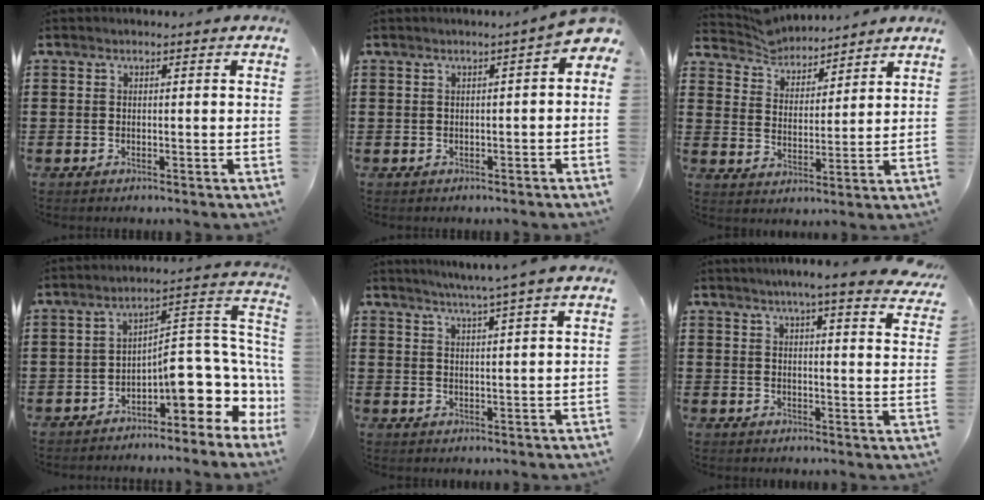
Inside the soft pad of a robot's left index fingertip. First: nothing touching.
{"total": 1.6, "force": [0.0, 0.4, 1.5], "torque": [-0.032, -0.002, -0.002]}
{"total": 5.0, "force": [4.9, 0.8, -0.1], "torque": [-0.024, -0.021, 0.087]}
{"total": 7.9, "force": [-1.6, 2.7, 7.3], "torque": [-0.111, -0.040, -0.038]}
{"total": 3.8, "force": [3.4, -1.1, 1.4], "torque": [-0.036, -0.018, 0.056]}
{"total": 5.0, "force": [4.4, -0.4, 2.3], "torque": [-0.061, -0.015, 0.075]}